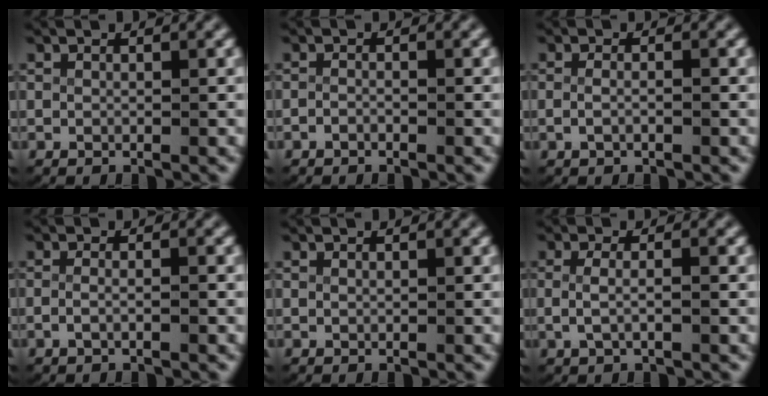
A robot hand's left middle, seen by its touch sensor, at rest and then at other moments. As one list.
[{"total": 0.8, "force": [-0.8, 0.2, 0.1], "torque": [-0.008, -0.008, -0.012]}, {"total": 1.2, "force": [-0.7, 0.3, 1.0], "torque": [-0.030, -0.009, -0.008]}, {"total": 1.3, "force": [-0.9, 0.2, 0.9], "torque": [-0.030, -0.011, -0.011]}, {"total": 0.0}, {"total": 2.1, "force": [-0.4, 0.8, 1.9], "torque": [-0.049, -0.008, -0.003]}]